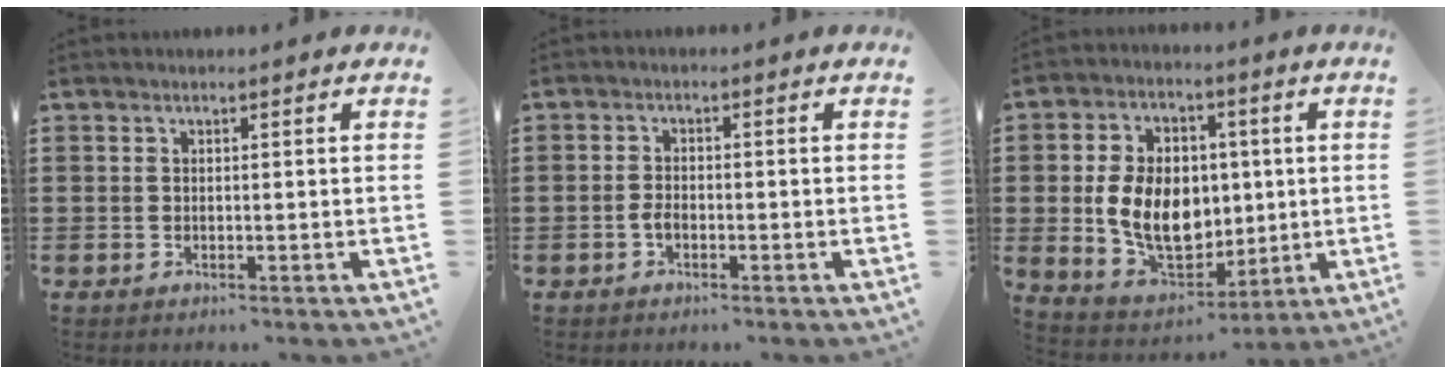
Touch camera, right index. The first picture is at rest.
{"total": 1.7, "force": [-0.8, 0.9, 1.1], "torque": [-0.032, -0.005, -0.017]}
{"total": 11.8, "force": [0.4, 8.6, 8.1], "torque": [-0.174, 0.014, 0.007]}